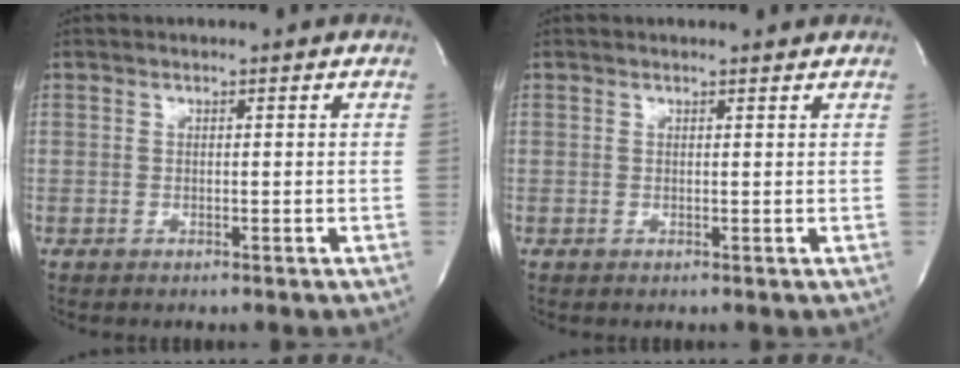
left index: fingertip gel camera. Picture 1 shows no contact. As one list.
[{"total": 1.3, "force": [1.3, 0.1, 0.1], "torque": [-0.011, -0.003, 0.013]}]